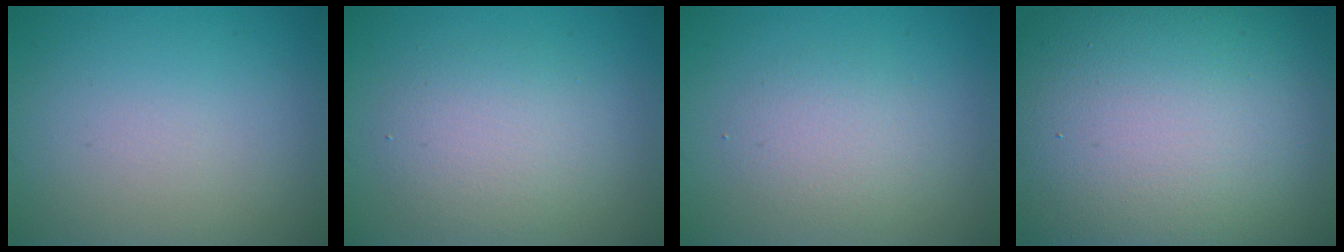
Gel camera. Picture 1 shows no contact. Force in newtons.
{"total": 3.6, "press": 3.6, "slide": 0.2}
{"total": 2.4, "press": 2.4, "slide": 0.2}
{"total": 21.0, "press": 21.0, "slide": 1.1}